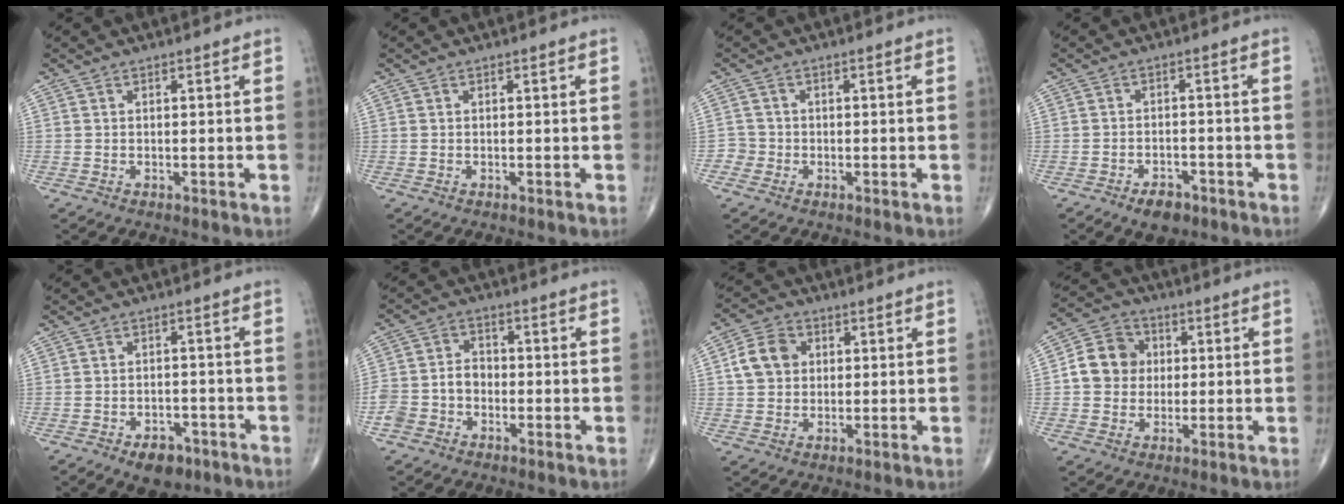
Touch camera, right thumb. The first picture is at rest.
{"total": 0.0}
{"total": 2.0, "force": [-0.8, 1.9, -0.2], "torque": [0.016, 0.009, -0.024]}
{"total": 4.8, "force": [-3.1, 2.7, 2.5], "torque": [-0.028, 0.013, -0.045]}
{"total": 6.0, "force": [-3.6, 3.6, 3.2], "torque": [-0.029, 0.018, -0.051]}
{"total": 7.0, "force": [-2.4, 5.6, 3.4], "torque": [-0.057, 0.032, -0.049]}
{"total": 7.6, "force": [1.5, 6.1, 4.4], "torque": [-0.068, 0.008, 0.022]}
{"total": 9.4, "force": [0.7, 8.3, 4.3], "torque": [-0.050, 0.013, 0.002]}